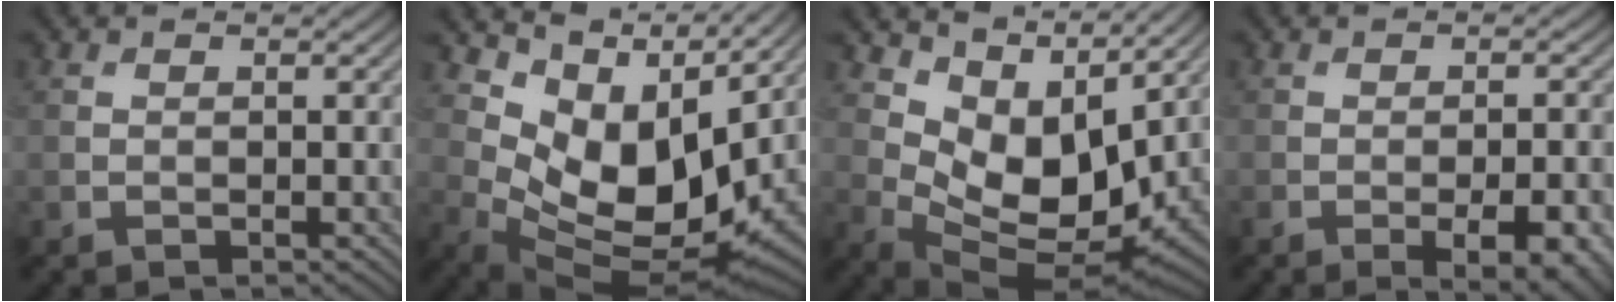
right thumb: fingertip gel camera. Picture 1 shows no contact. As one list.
[{"total": 11.4, "force": [4.4, 6.6, 8.1], "torque": [-0.176, -0.012, 0.093]}, {"total": 10.4, "force": [4.6, 5.8, 7.2], "torque": [-0.158, -0.014, 0.095]}, {"total": 7.2, "force": [-3.2, 2.5, 5.9], "torque": [-0.080, -0.004, -0.029]}]